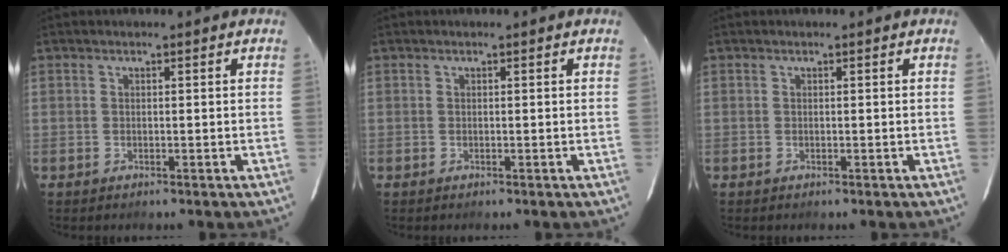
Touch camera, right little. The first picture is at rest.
{"total": 0.0}
{"total": 0.0}